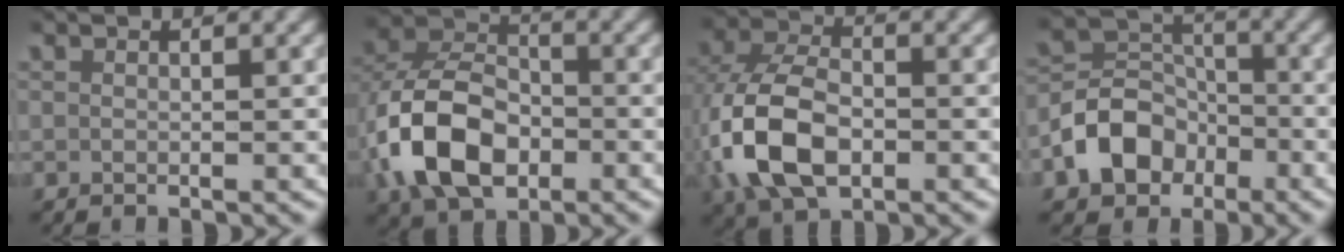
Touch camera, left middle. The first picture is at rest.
{"total": 9.7, "force": [-2.1, 7.1, 6.2], "torque": [-0.134, -0.015, -0.035]}
{"total": 8.8, "force": [-1.2, 5.9, 6.4], "torque": [-0.163, -0.024, -0.010]}
{"total": 6.2, "force": [-2.6, 5.1, 2.4], "torque": [-0.040, -0.004, -0.052]}